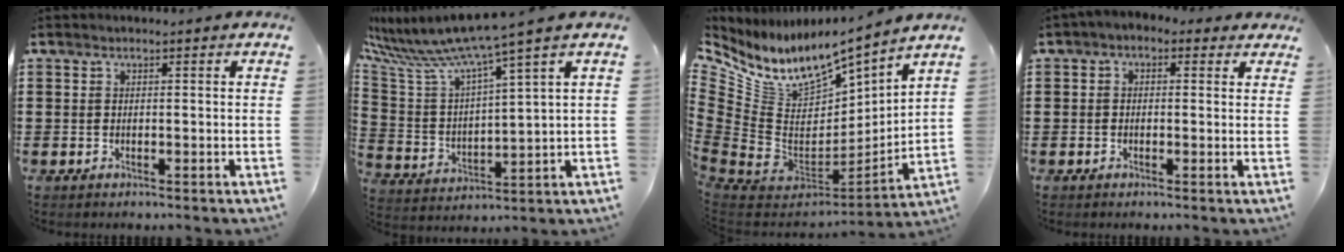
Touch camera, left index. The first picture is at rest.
{"total": 7.9, "force": [7.0, -0.4, 3.7], "torque": [-0.106, -0.054, 0.114]}
{"total": 8.9, "force": [5.9, 4.9, 4.5], "torque": [-0.132, -0.058, 0.103]}
{"total": 1.4, "force": [-0.2, 1.2, 0.8], "torque": [-0.020, 0.008, -0.005]}